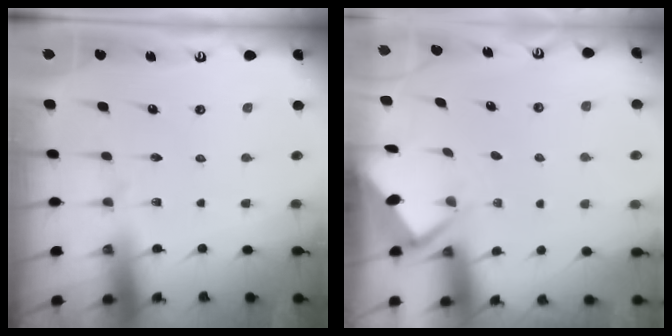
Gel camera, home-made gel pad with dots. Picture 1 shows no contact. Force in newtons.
{"total": 2.6, "press": 2.6, "slide": 0.4}